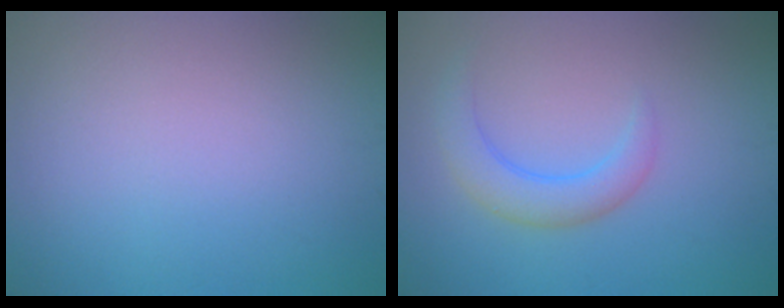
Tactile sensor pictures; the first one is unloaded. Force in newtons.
{"total": 2.9, "press": 2.9, "slide": 0.3}